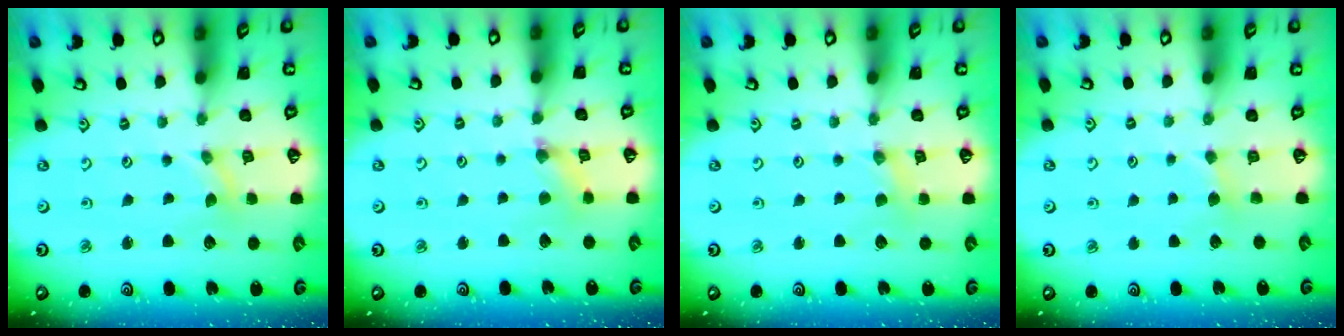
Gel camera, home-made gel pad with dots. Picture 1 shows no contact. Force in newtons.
{"total": 1.5, "press": 1.4, "slide": 0.3}
{"total": 1.2, "press": 1.2, "slide": 0.3}
{"total": 2.0, "press": 2.0, "slide": 0.1}